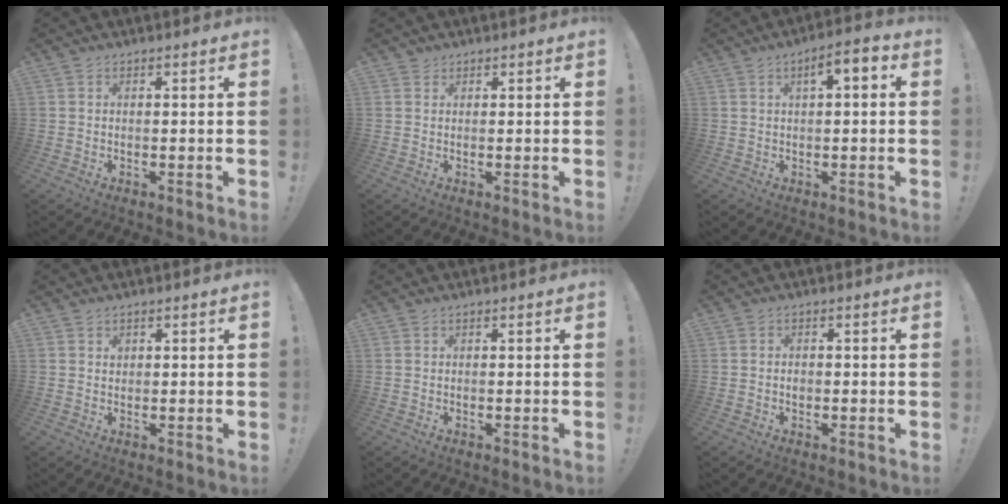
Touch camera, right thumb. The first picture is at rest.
{"total": 1.7, "force": [1.4, 1.0, 0.0], "torque": [0.006, -0.004, 0.026]}
{"total": 5.0, "force": [1.3, 1.6, 4.6], "torque": [-0.069, -0.002, 0.015]}
{"total": 1.0, "force": [0.5, 0.9, 0.2], "torque": [0.010, -0.005, 0.006]}
{"total": 0.0}
{"total": 1.1, "force": [-0.4, 0.9, 0.3], "torque": [0.003, 0.001, -0.009]}